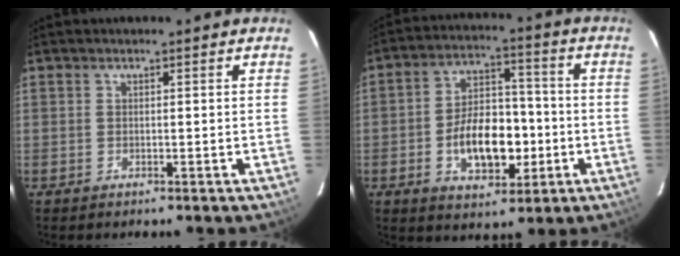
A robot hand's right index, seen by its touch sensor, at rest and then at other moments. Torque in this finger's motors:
{"motor_torque": [0.47, -0.21, 0.30, 0.15]}